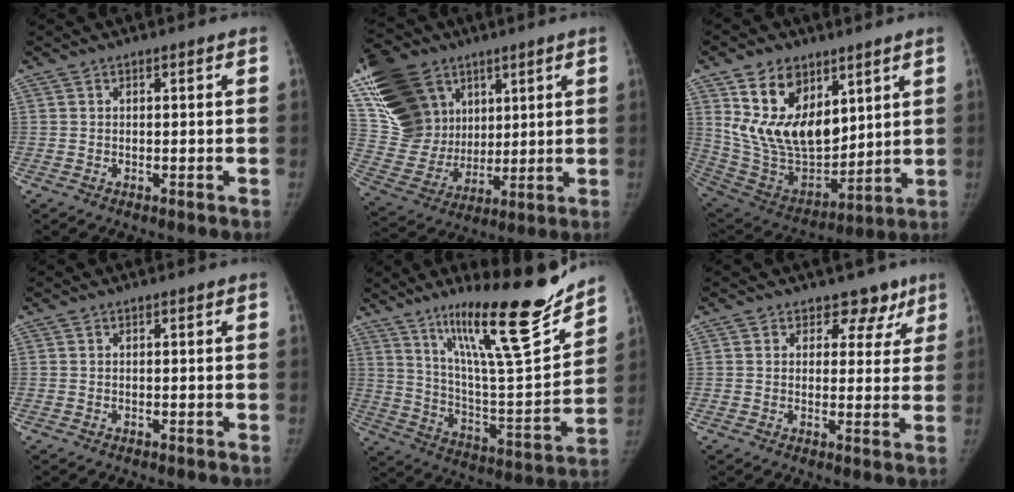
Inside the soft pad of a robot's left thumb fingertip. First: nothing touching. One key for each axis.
{"total": 25.2, "fx": 11.9, "fy": 18.6, "fz": 12.1, "tx": -0.249, "ty": 0.003, "tz": 0.244}
{"total": 19.9, "fx": 8.6, "fy": 12.4, "fz": 13.0, "tx": -0.198, "ty": -0.048, "tz": 0.181}
{"total": 0.0}
{"total": 23.7, "fx": 16.9, "fy": 3.6, "fz": 16.2, "tx": -0.232, "ty": -0.094, "tz": 0.285}
{"total": 5.7, "fx": 3.9, "fy": 4.0, "fz": 1.0, "tx": 0.026, "ty": -0.019, "tz": 0.043}